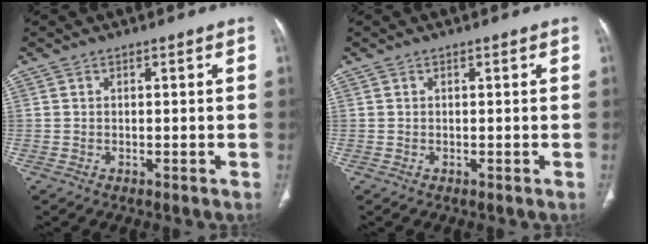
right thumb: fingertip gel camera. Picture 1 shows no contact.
{"total": 0.0}